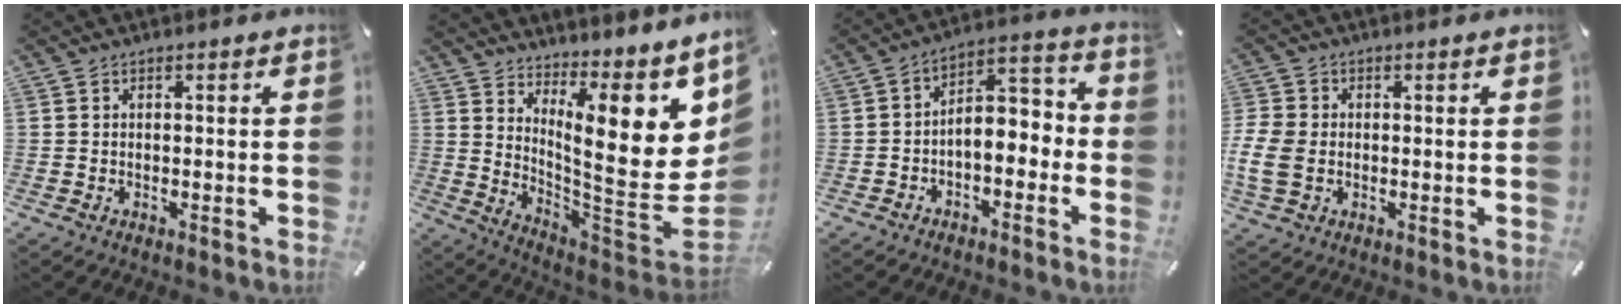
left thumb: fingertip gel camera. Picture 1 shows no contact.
{"total": 18.9, "force": [7.1, 8.3, 15.4], "torque": [-0.187, -0.097, 0.120]}
{"total": 5.8, "force": [-2.5, 4.1, 3.2], "torque": [-0.036, 0.005, -0.051]}
{"total": 6.9, "force": [-0.8, 5.4, 4.2], "torque": [-0.098, 0.009, -0.011]}